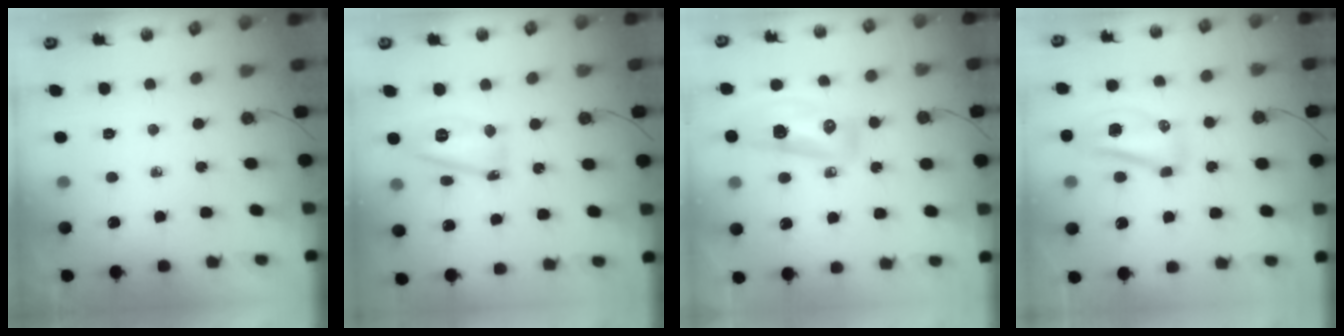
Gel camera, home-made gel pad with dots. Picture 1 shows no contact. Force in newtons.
{"total": 12.0, "press": 12.0, "slide": 0.9}
{"total": 14.0, "press": 13.4, "slide": 4.0}
{"total": 16.8, "press": 13.5, "slide": 10.0}